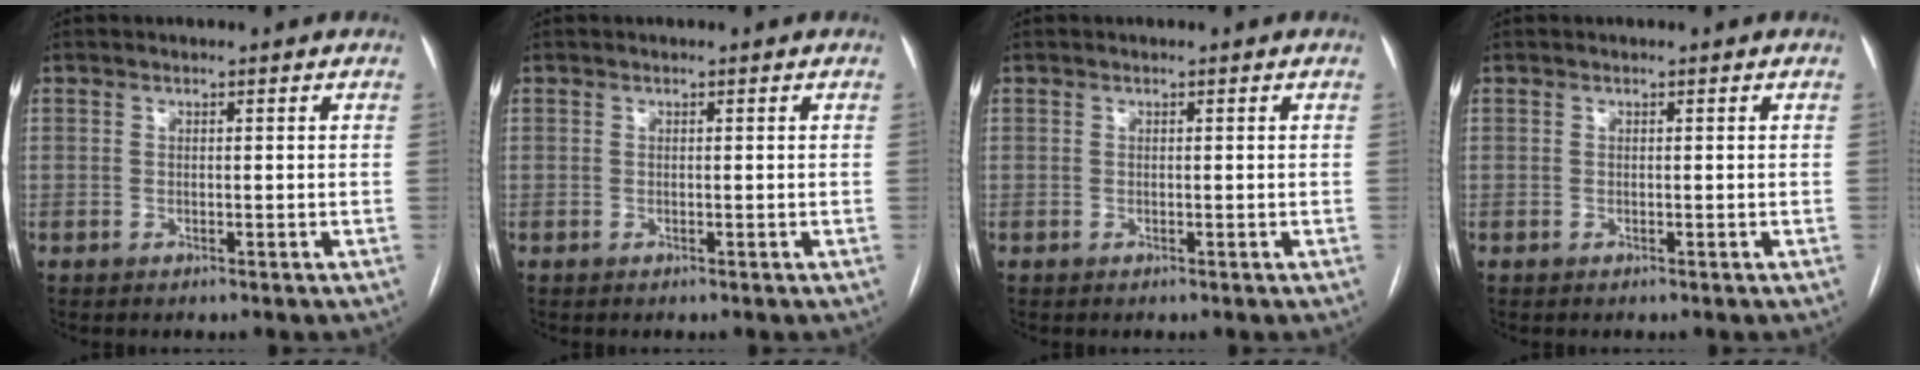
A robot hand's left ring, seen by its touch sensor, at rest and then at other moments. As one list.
[{"total": 0.0}, {"total": 0.0}, {"total": 0.0}]